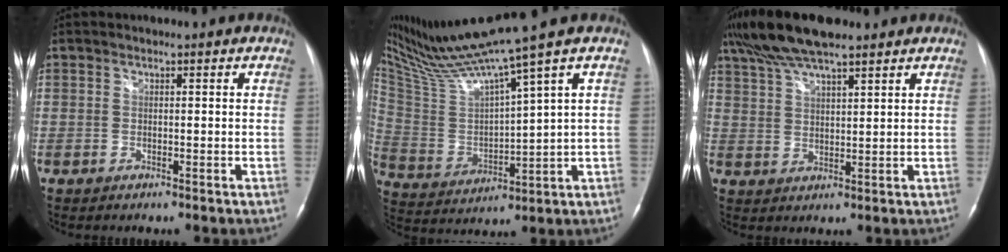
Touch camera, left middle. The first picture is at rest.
{"total": 15.6, "force": [12.3, -2.1, 9.3], "torque": [-0.174, -0.002, 0.233]}
{"total": 10.8, "force": [8.4, 2.1, 6.5], "torque": [-0.128, 0.025, 0.150]}